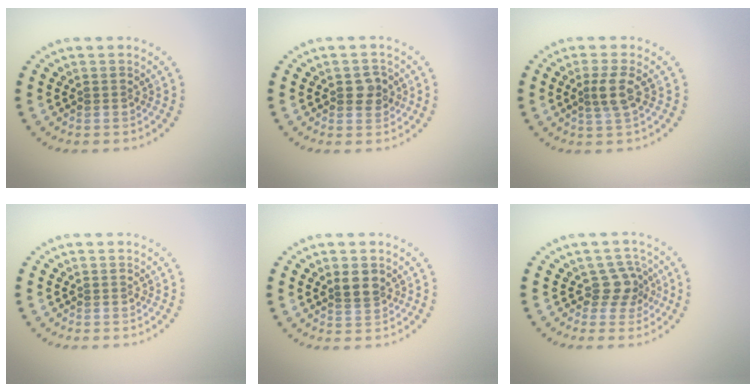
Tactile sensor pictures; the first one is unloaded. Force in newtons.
{"total": 2.1, "press": 2.0, "slide": 0.4}
{"total": 2.2, "press": 1.7, "slide": 1.3}
{"total": 0.0}
{"total": 2.0, "press": 1.7, "slide": 1.0}
{"total": 2.4, "press": 1.8, "slide": 1.6}